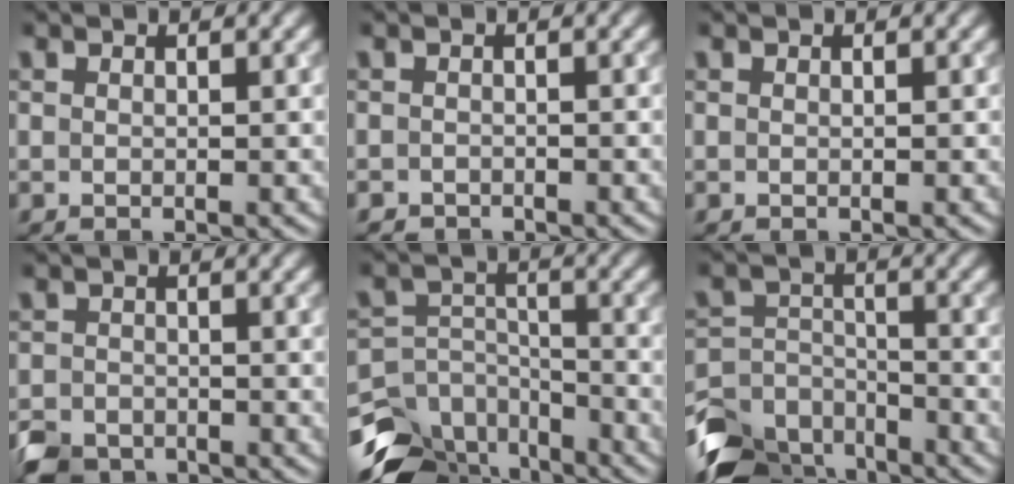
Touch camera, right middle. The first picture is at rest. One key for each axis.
{"total": 1.0, "fx": -0.9, "fy": 0.3, "fz": -0.1, "tx": 0.007, "ty": -0.003, "tz": -0.015}
{"total": 0.0}
{"total": 3.4, "fx": -2.8, "fy": 1.8, "fz": 0.9, "tx": -0.012, "ty": -0.006, "tz": -0.057}
{"total": 9.2, "fx": -7.1, "fy": 4.9, "fz": 3.1, "tx": -0.051, "ty": -0.001, "tz": -0.123}
{"total": 7.6, "fx": -6.1, "fy": 3.9, "fz": 2.5, "tx": -0.049, "ty": -0.008, "tz": -0.121}